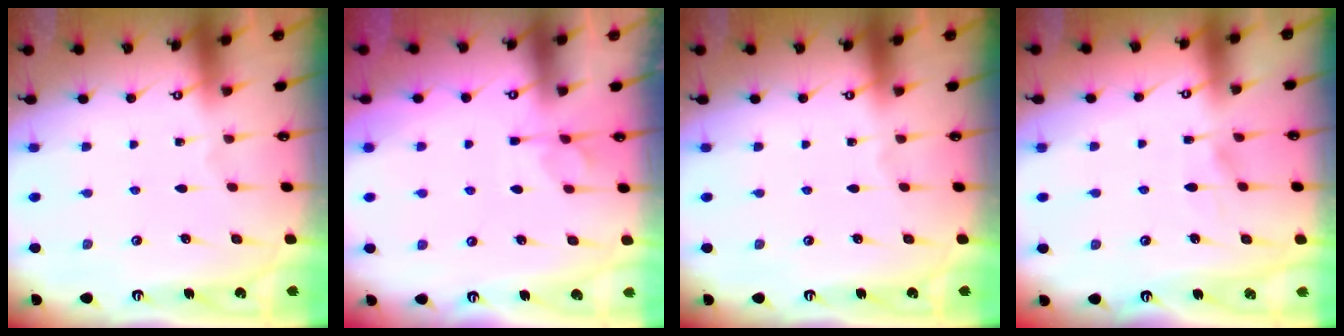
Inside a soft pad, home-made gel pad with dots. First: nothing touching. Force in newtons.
{"total": 4.3, "press": 4.0, "slide": 1.5}
{"total": 0.0}
{"total": 4.9, "press": 4.9, "slide": 0.5}